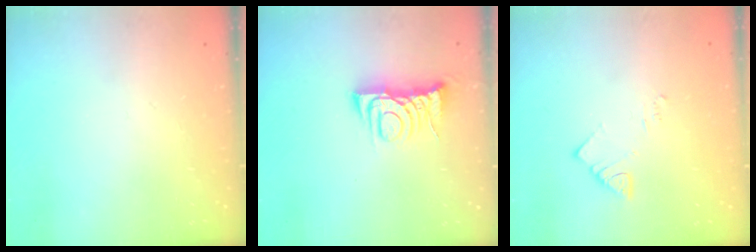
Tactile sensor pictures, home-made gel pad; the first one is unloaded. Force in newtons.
{"total": 6.8, "press": 6.8, "slide": 0.6}
{"total": 3.8, "press": 3.7, "slide": 0.5}